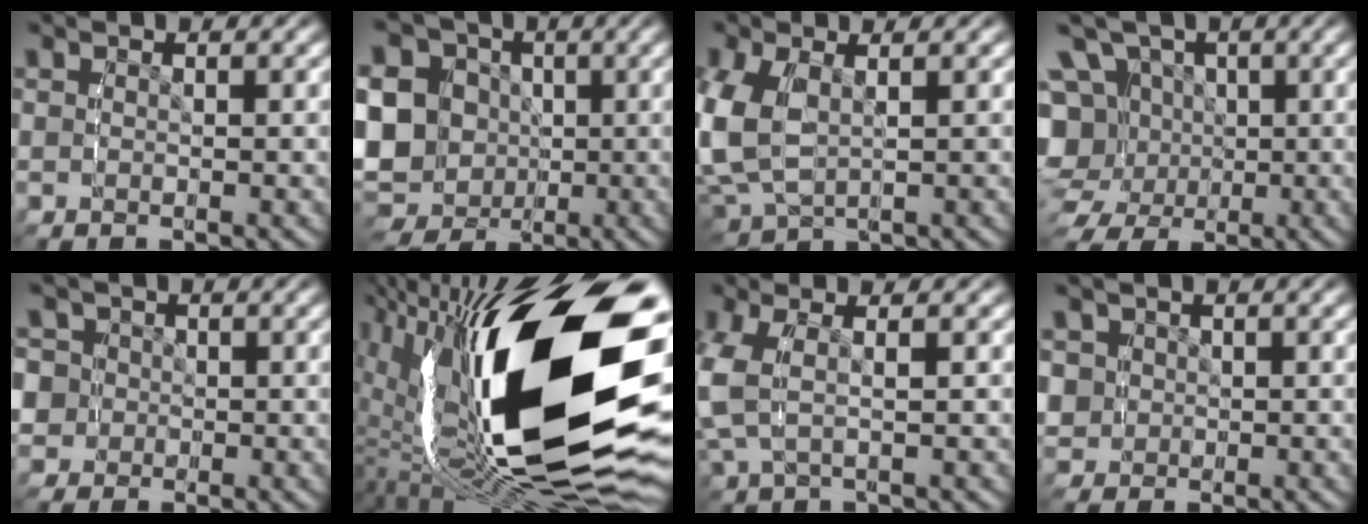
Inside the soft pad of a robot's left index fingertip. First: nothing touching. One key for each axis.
{"total": 14.1, "fx": -1.2, "fy": 12.6, "fz": 6.3, "tx": -0.154, "ty": -0.037, "tz": -0.028}
{"total": 7.1, "fx": -0.2, "fy": 5.8, "fz": 4.2, "tx": -0.128, "ty": -0.016, "tz": 0.002}
{"total": 12.3, "fx": -1.0, "fy": 11.1, "fz": 5.3, "tx": -0.124, "ty": -0.045, "tz": -0.016}
{"total": 6.3, "fx": -0.4, "fy": 6.0, "fz": 1.9, "tx": -0.063, "ty": -0.018, "tz": -0.009}
{"total": 23.0, "fx": -2.6, "fy": 10.5, "fz": 20.3, "tx": -0.335, "ty": 0.006, "tz": -0.036}
{"total": 5.9, "fx": 0.0, "fy": 4.4, "fz": 4.0, "tx": -0.117, "ty": -0.005, "tz": -0.003}
{"total": 3.7, "fx": -0.1, "fy": 3.6, "fz": 0.8, "tx": -0.037, "ty": -0.014, "tz": 0.004}